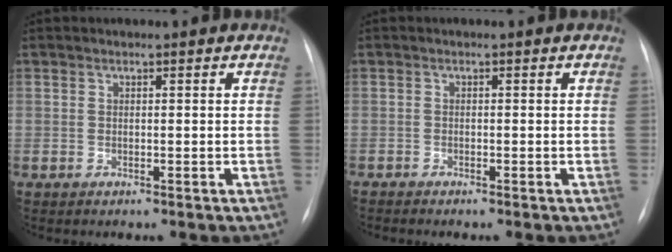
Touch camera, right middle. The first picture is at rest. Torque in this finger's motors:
{"motor_torque": [0.74, -0.63, 0.04, 0.01]}